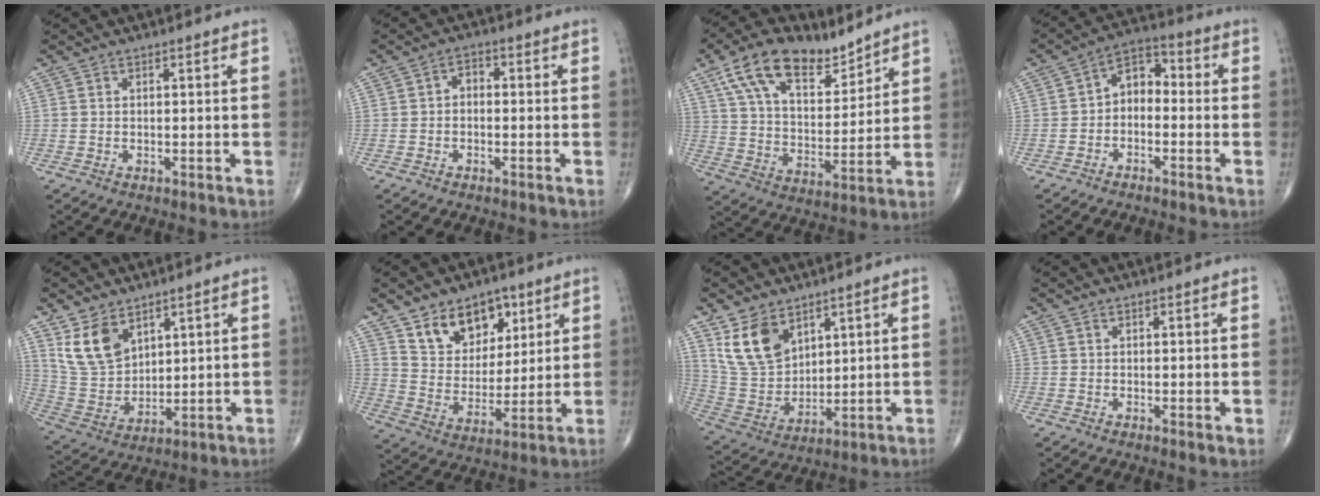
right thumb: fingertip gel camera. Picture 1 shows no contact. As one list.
[{"total": 2.3, "force": [-0.4, 1.6, 1.6], "torque": [-0.013, 0.012, -0.017]}, {"total": 16.2, "force": [10.5, 7.9, 9.5], "torque": [-0.139, -0.043, 0.193]}, {"total": 6.4, "force": [-1.2, 4.4, 4.5], "torque": [-0.050, 0.035, -0.040]}, {"total": 10.6, "force": [6.2, 6.4, 5.7], "torque": [-0.094, -0.027, 0.139]}, {"total": 13.3, "force": [7.6, 8.9, 6.3], "torque": [-0.063, -0.044, 0.138]}, {"total": 12.0, "force": [6.8, 7.4, 6.4], "torque": [-0.102, -0.030, 0.153]}, {"total": 1.2, "force": [0.6, 0.4, 0.9], "torque": [-0.015, -0.006, 0.008]}]